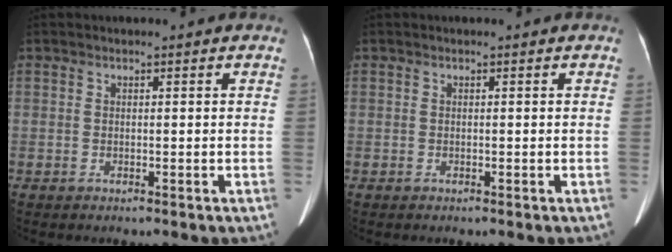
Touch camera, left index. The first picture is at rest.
{"total": 0.0}